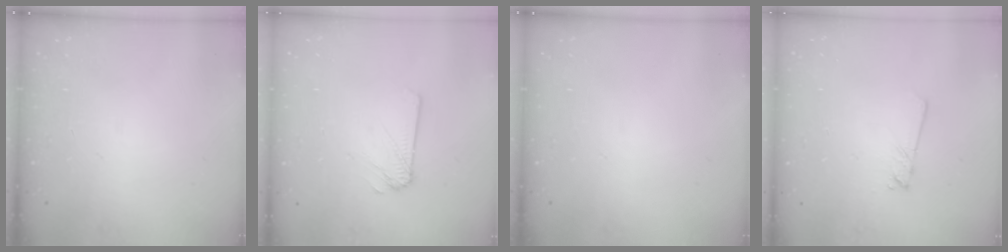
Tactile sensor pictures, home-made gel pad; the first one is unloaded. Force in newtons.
{"total": 2.8, "press": 2.8, "slide": 0.3}
{"total": 0.0}
{"total": 2.0, "press": 2.0, "slide": 0.2}